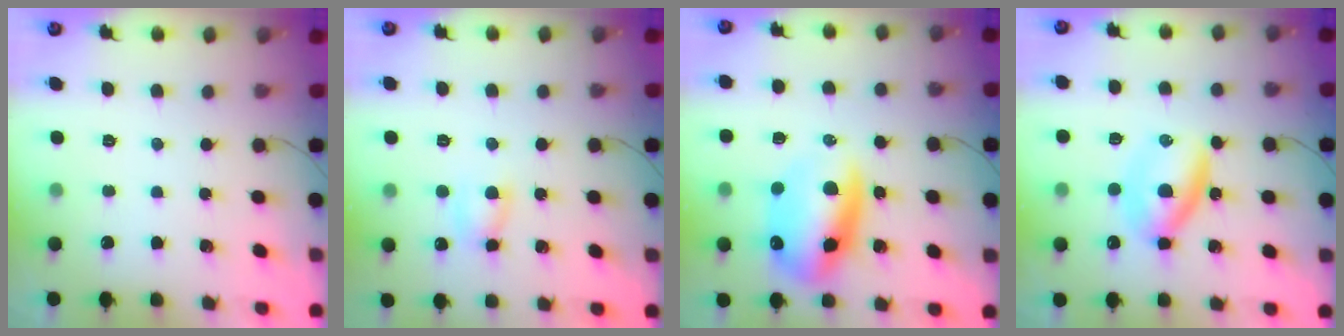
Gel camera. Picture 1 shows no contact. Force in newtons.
{"total": 4.9, "press": 4.8, "slide": 0.6}
{"total": 13.7, "press": 13.2, "slide": 3.7}
{"total": 6.1, "press": 6.1, "slide": 0.7}